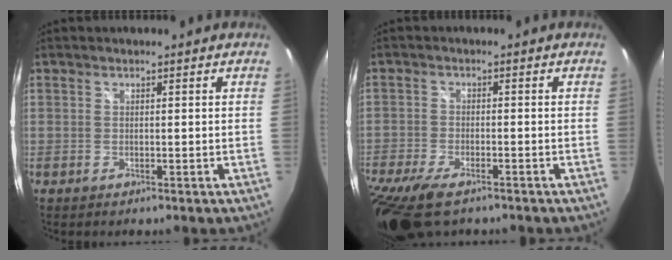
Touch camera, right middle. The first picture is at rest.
{"total": 12.4, "force": [-8.8, 4.6, 7.5], "torque": [-0.190, -0.053, -0.160]}